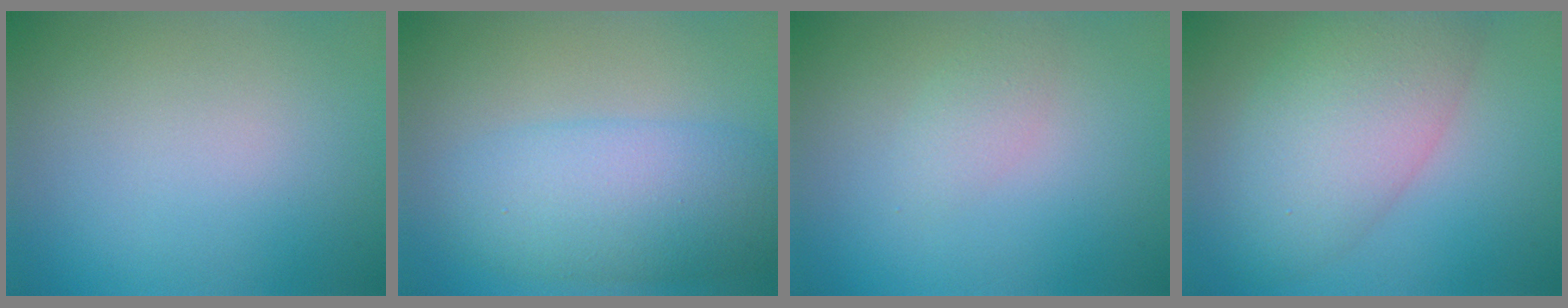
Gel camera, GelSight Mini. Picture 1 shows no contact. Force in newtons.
{"total": 6.9, "press": 6.9, "slide": 0.2}
{"total": 1.5, "press": 1.5, "slide": 0.1}
{"total": 8.0, "press": 8.0, "slide": 0.5}